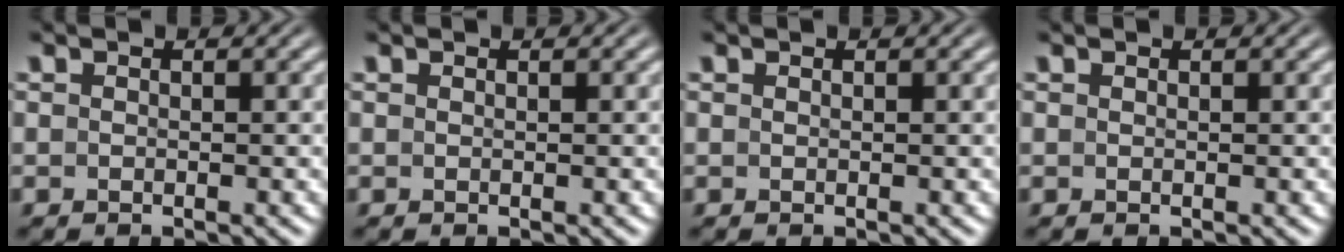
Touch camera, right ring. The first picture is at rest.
{"total": 0.0}
{"total": 0.0}
{"total": 0.0}